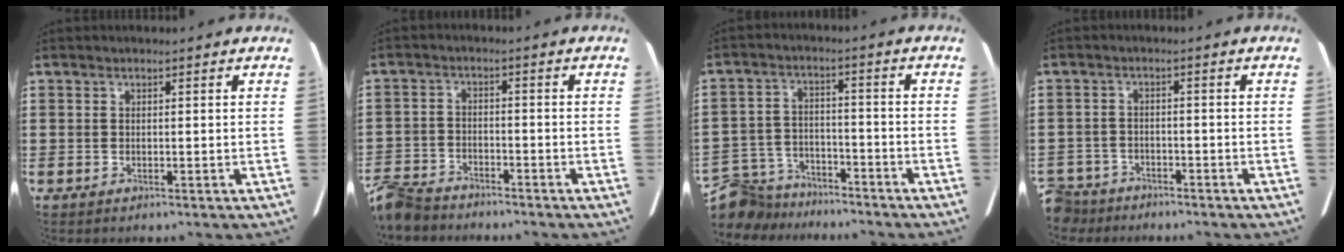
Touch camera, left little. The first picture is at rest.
{"total": 4.4, "force": [-4.1, 1.0, 1.1], "torque": [-0.038, -0.001, -0.087]}
{"total": 6.5, "force": [-6.2, 1.8, 0.7], "torque": [-0.034, 0.013, -0.131]}
{"total": 2.8, "force": [-2.7, 0.6, 0.1], "torque": [-0.015, -0.002, -0.060]}